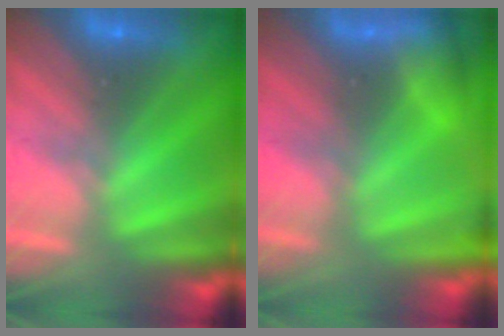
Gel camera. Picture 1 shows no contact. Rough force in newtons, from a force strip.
{"total": 4.9}